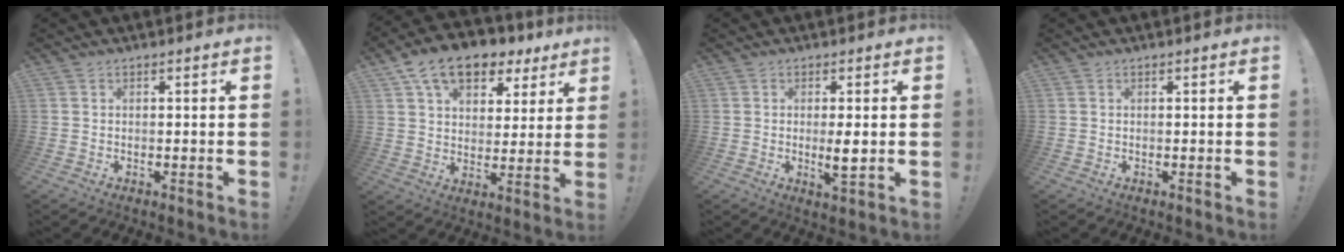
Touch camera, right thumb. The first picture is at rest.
{"total": 13.5, "force": [8.1, 8.1, 7.2], "torque": [-0.116, -0.040, 0.148]}
{"total": 4.3, "force": [0.2, 0.6, 4.2], "torque": [-0.063, -0.015, 0.001]}
{"total": 0.0}